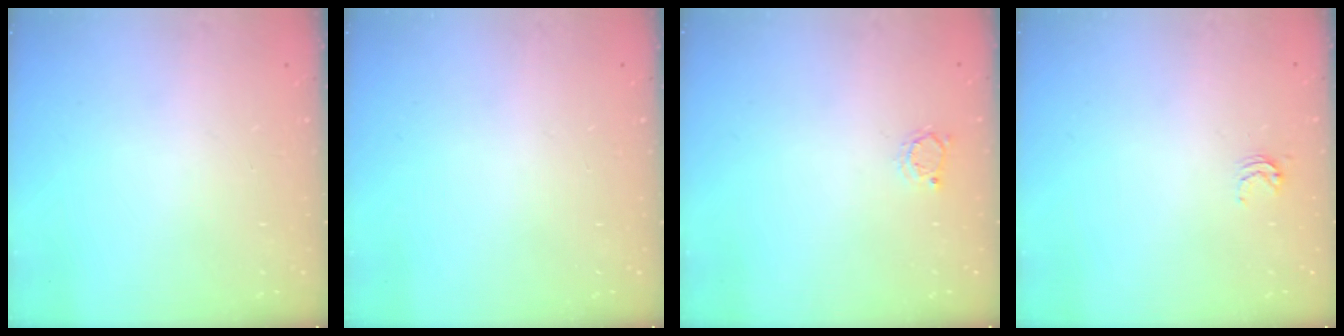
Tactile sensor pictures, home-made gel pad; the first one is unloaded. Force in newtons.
{"total": 0.0}
{"total": 2.4, "press": 2.3, "slide": 0.3}
{"total": 3.3, "press": 3.3, "slide": 0.3}